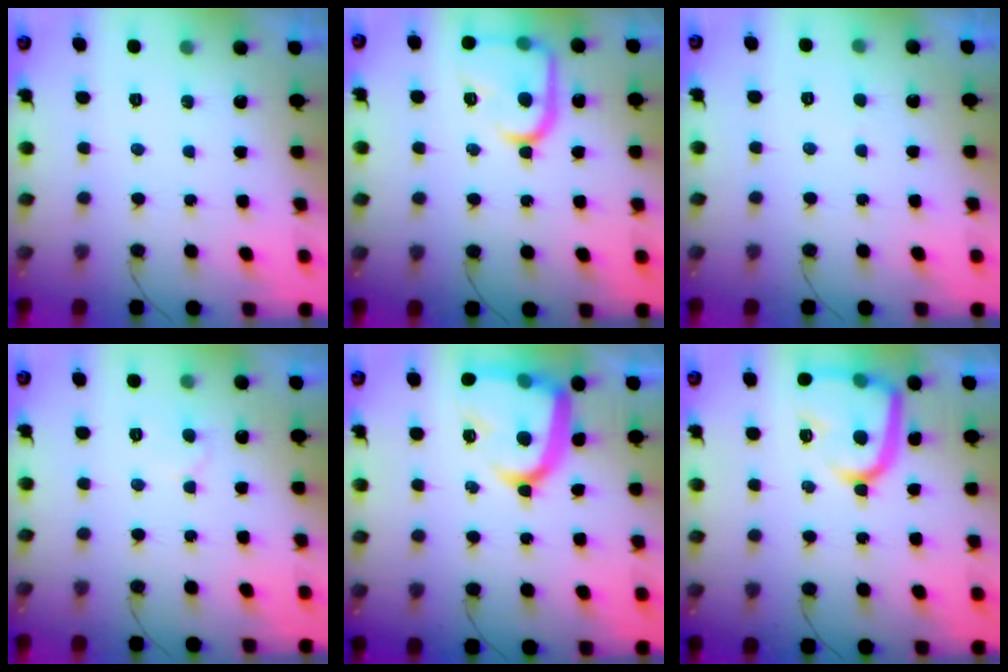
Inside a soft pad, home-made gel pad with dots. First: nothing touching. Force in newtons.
{"total": 16.6, "press": 16.6, "slide": 1.3}
{"total": 1.6, "press": 1.6, "slide": 0.2}
{"total": 4.1, "press": 4.1, "slide": 0.3}
{"total": 17.1, "press": 17.0, "slide": 1.2}
{"total": 15.7, "press": 15.7, "slide": 1.3}